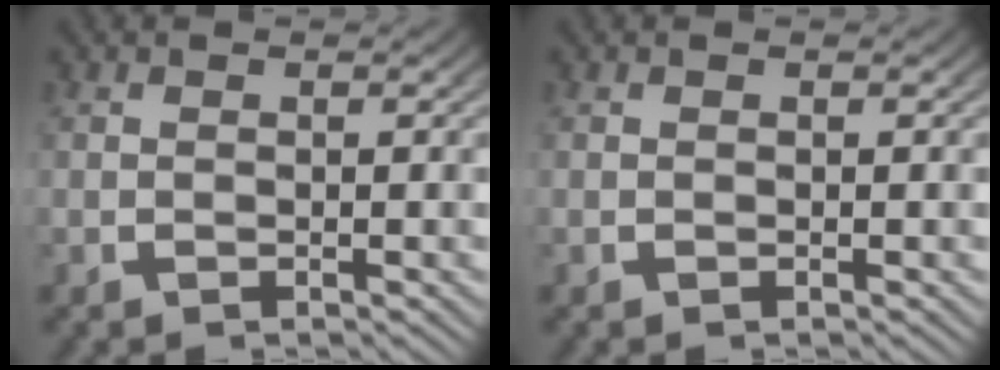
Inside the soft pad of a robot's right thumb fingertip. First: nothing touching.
{"total": 0.0}